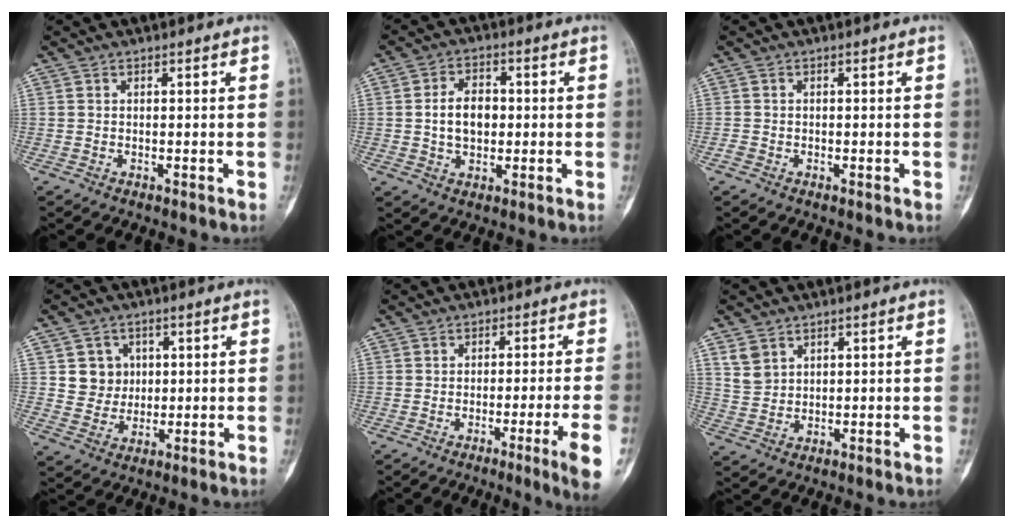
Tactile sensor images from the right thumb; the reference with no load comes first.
{"total": 7.0, "force": [0.1, 4.8, 5.0], "torque": [-0.073, 0.012, 0.002]}
{"total": 0.8, "force": [-0.4, 0.7, 0.2], "torque": [-0.001, 0.002, -0.011]}
{"total": 6.2, "force": [1.5, 5.8, 1.5], "torque": [0.011, -0.001, 0.026]}
{"total": 7.6, "force": [-3.2, -0.8, 6.8], "torque": [-0.102, -0.003, -0.049]}
{"total": 4.0, "force": [2.3, 2.9, 1.5], "torque": [-0.020, -0.012, 0.057]}